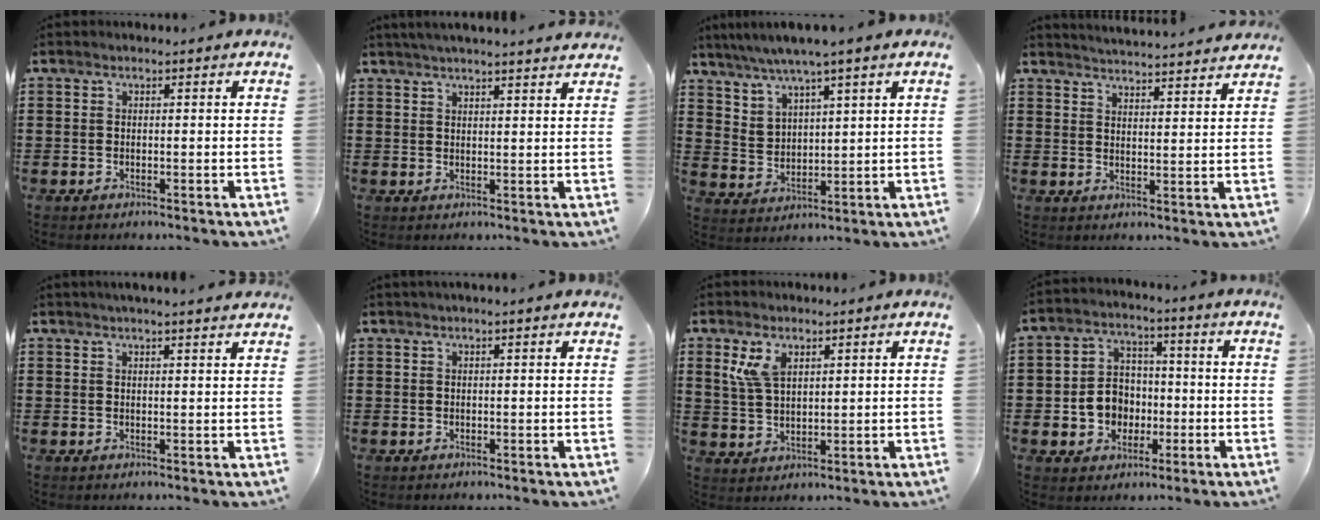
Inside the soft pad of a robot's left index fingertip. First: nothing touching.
{"total": 2.7, "force": [2.6, -0.5, 0.5], "torque": [-0.018, -0.007, 0.048]}
{"total": 4.0, "force": [3.6, 0.4, 1.7], "torque": [-0.044, -0.010, 0.064]}
{"total": 3.8, "force": [3.8, -0.7, 0.1], "torque": [-0.015, -0.025, 0.065]}
{"total": 2.0, "force": [1.9, -0.2, 0.6], "torque": [-0.015, 0.000, 0.036]}
{"total": 0.8, "force": [0.6, -0.1, 0.5], "torque": [-0.011, -0.001, 0.012]}
{"total": 4.5, "force": [2.4, 2.2, 3.1], "torque": [-0.070, 0.005, 0.043]}
{"total": 6.6, "force": [-1.3, 6.0, 2.5], "torque": [-0.054, 0.016, -0.023]}